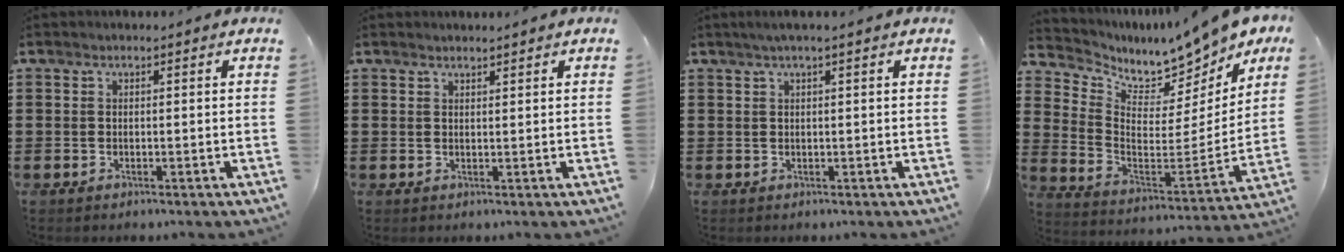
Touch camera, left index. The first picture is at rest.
{"total": 1.1, "force": [1.0, 0.1, 0.2], "torque": [-0.004, 0.000, 0.020]}
{"total": 1.4, "force": [0.6, -0.1, 1.3], "torque": [-0.022, 0.000, 0.010]}
{"total": 7.3, "force": [6.9, 1.8, 1.5], "torque": [-0.054, -0.067, 0.116]}